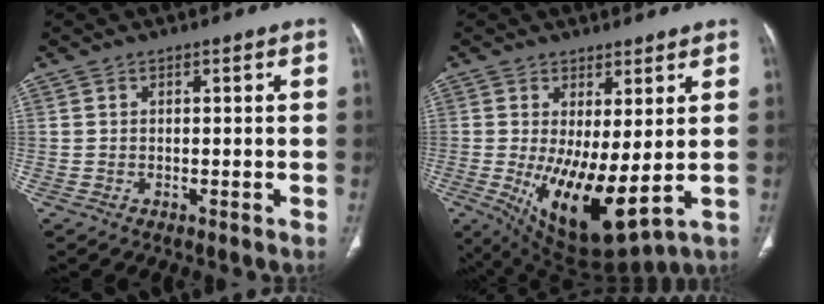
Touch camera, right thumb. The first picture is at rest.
{"total": 13.5, "force": [-0.8, 5.0, 12.5], "torque": [-0.212, -0.030, 0.009]}